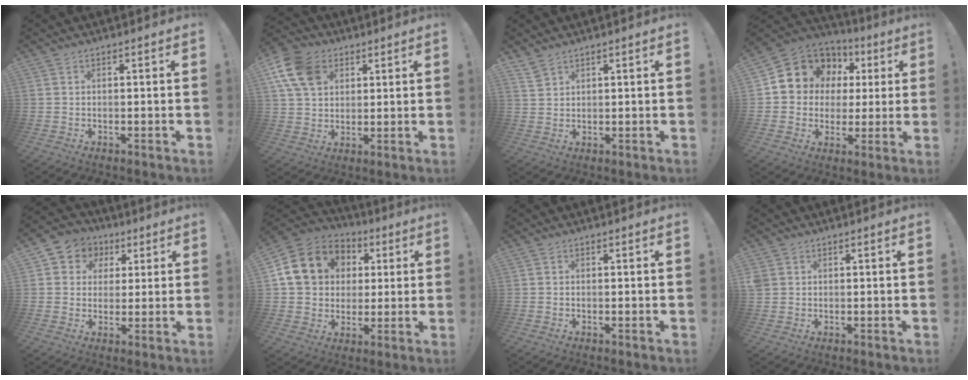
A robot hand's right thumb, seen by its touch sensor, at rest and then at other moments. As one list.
[{"total": 13.9, "force": [5.7, 10.4, 7.2], "torque": [-0.122, -0.016, 0.116]}, {"total": 3.1, "force": [2.6, 1.2, 1.1], "torque": [-0.016, -0.017, 0.050]}, {"total": 11.6, "force": [5.6, 9.7, 3.3], "torque": [-0.045, -0.040, 0.117]}, {"total": 7.1, "force": [1.3, 6.8, 1.8], "torque": [-0.019, -0.004, 0.029]}, {"total": 16.8, "force": [4.5, 14.2, 7.8], "torque": [-0.125, -0.001, 0.104]}, {"total": 0.0}, {"total": 2.2, "force": [0.9, 1.9, 0.7], "torque": [-0.010, 0.001, 0.018]}]